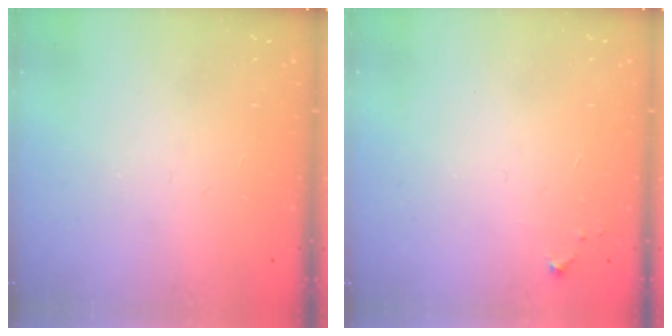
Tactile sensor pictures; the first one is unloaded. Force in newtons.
{"total": 4.3, "press": 4.3, "slide": 0.7}